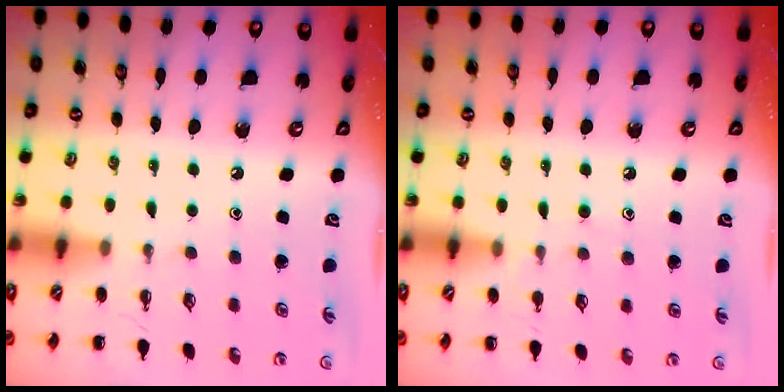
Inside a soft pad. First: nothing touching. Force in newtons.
{"total": 6.3, "press": 6.0, "slide": 1.9}